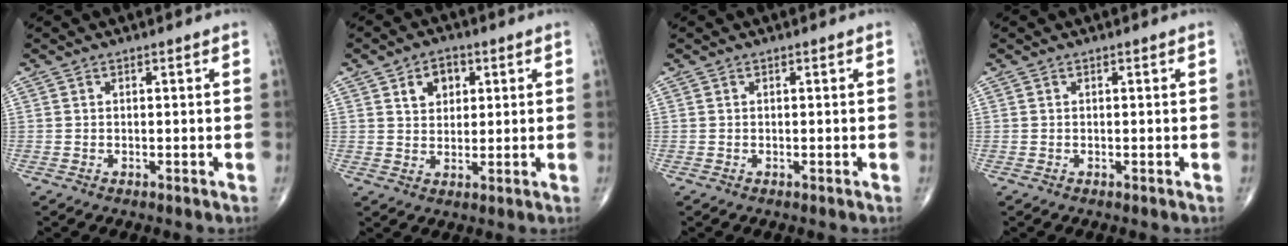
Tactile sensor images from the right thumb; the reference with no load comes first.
{"total": 5.6, "force": [2.3, 4.0, 3.1], "torque": [-0.023, -0.007, 0.035]}
{"total": 0.0}
{"total": 0.0}